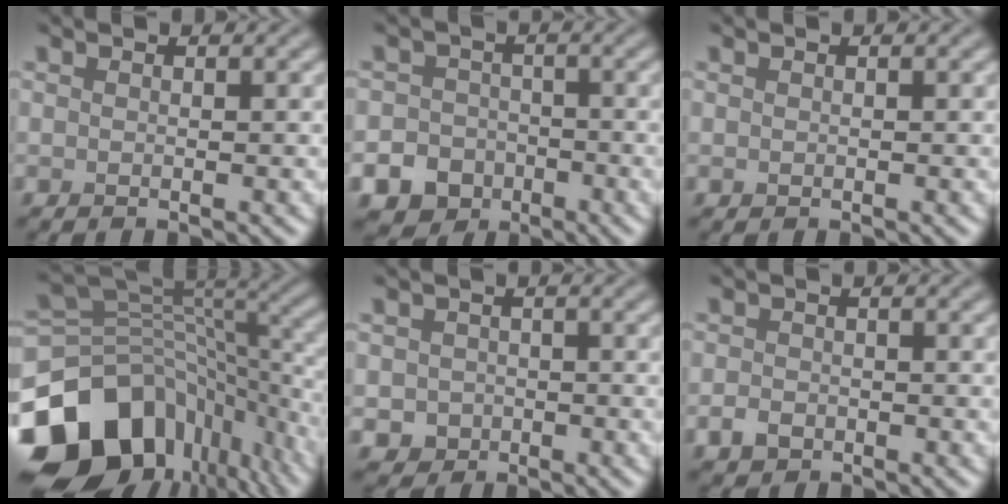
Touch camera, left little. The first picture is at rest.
{"total": 11.0, "force": [-6.0, 9.0, 2.0], "torque": [-0.034, -0.049, -0.117]}
{"total": 0.0}
{"total": 15.2, "force": [-7.5, 10.5, 8.1], "torque": [-0.180, -0.009, -0.119]}
{"total": 2.0, "force": [-0.5, 1.9, 0.5], "torque": [-0.006, -0.006, -0.010]}
{"total": 1.7, "force": [-0.9, 1.2, 0.8], "torque": [-0.012, -0.003, -0.021]}